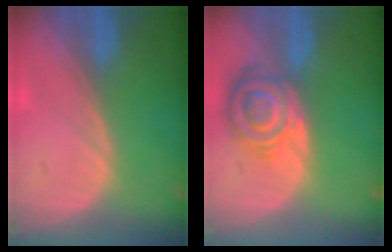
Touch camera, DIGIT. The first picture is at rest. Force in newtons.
{"total": 8.2, "press": 7.2, "slide": 3.9}